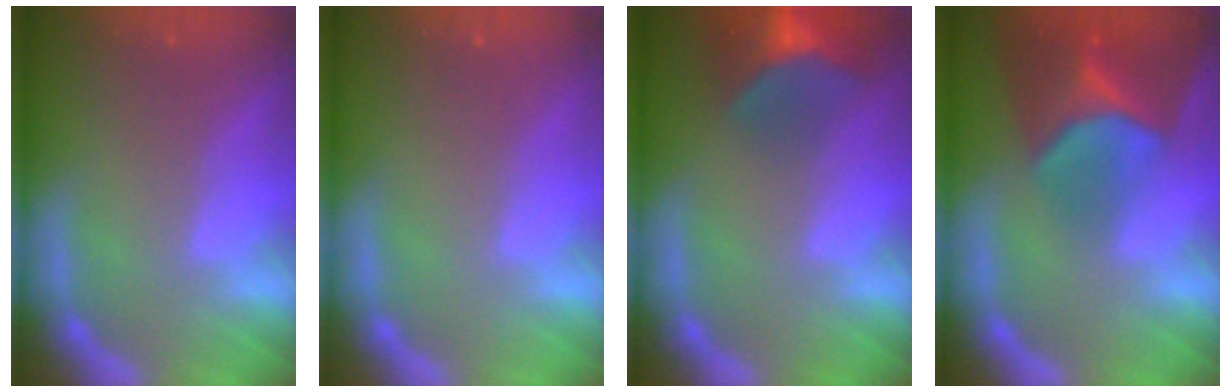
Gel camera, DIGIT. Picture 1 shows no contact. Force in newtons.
{"total": 0.0}
{"total": 9.9}
{"total": 9.4}